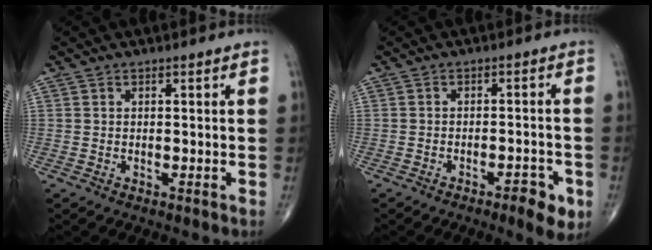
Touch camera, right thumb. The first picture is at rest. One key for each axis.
{"total": 5.5, "fx": -2.9, "fy": 1.7, "fz": 4.4, "tx": -0.050, "ty": 0.011, "tz": -0.037}